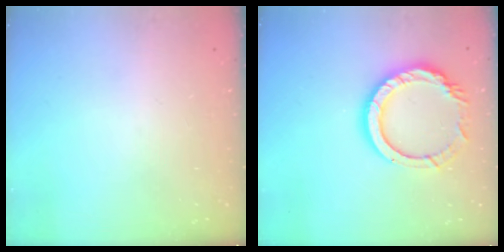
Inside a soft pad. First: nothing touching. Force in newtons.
{"total": 13.2, "press": 13.1, "slide": 1.1}